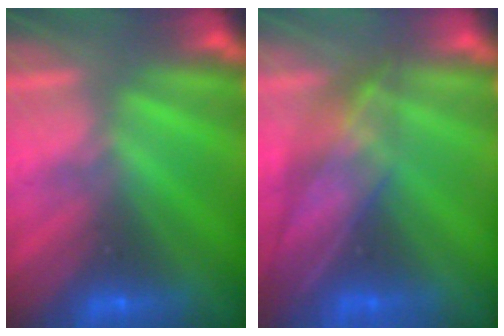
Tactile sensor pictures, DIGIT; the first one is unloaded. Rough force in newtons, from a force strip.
{"total": 4.0}